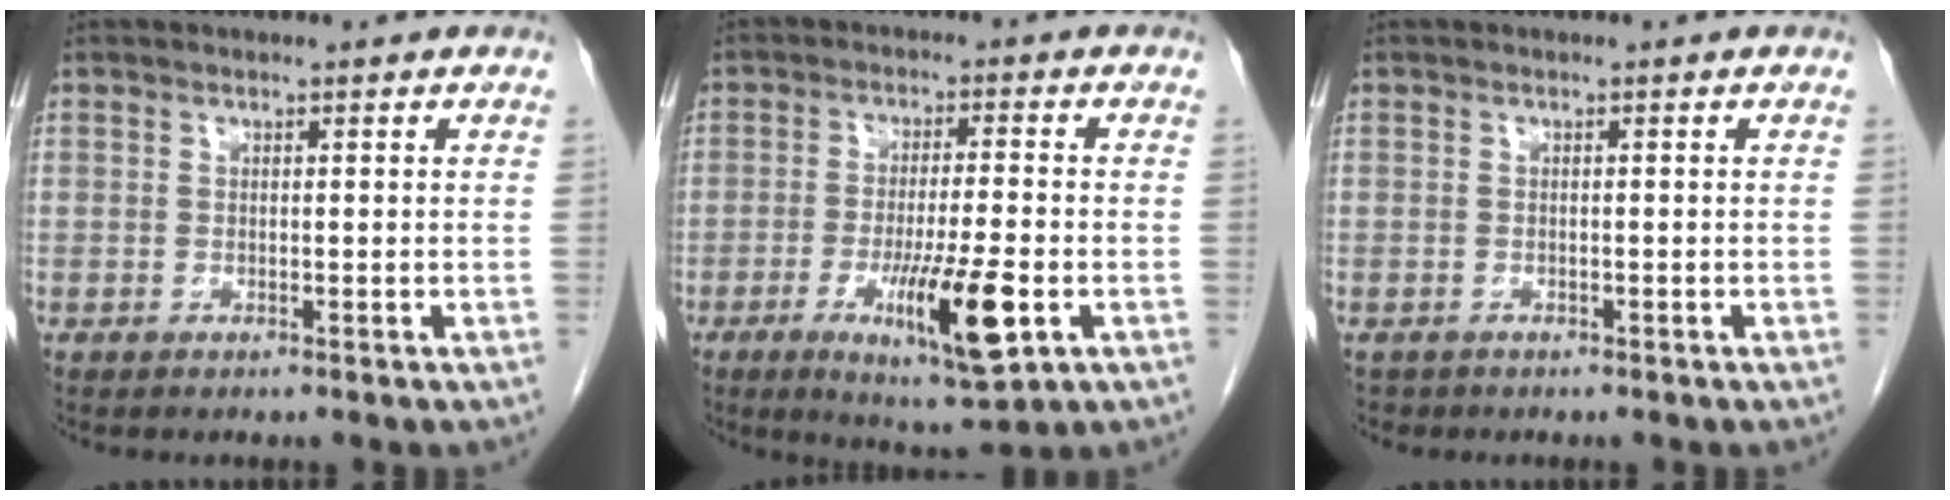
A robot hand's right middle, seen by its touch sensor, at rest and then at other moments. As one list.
[{"total": 11.3, "force": [-4.0, 1.3, 10.5], "torque": [-0.176, -0.027, -0.059]}, {"total": 1.1, "force": [-0.8, 0.7, 0.0], "torque": [-0.011, 0.000, -0.013]}]